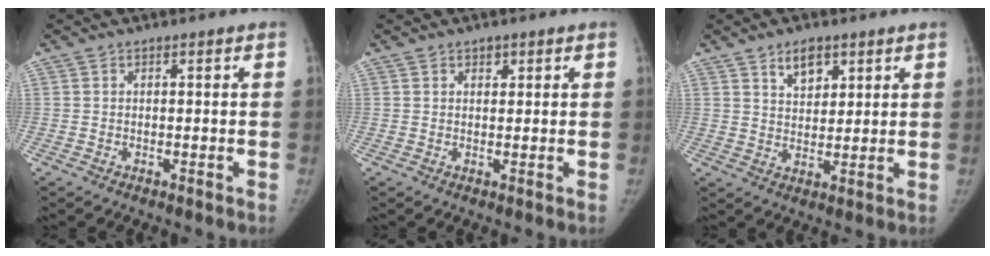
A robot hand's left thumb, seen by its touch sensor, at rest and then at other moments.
{"total": 1.4, "force": [0.9, 0.9, 0.5], "torque": [0.003, -0.005, 0.012]}
{"total": 5.6, "force": [3.4, 3.2, 3.0], "torque": [-0.028, -0.023, 0.060]}